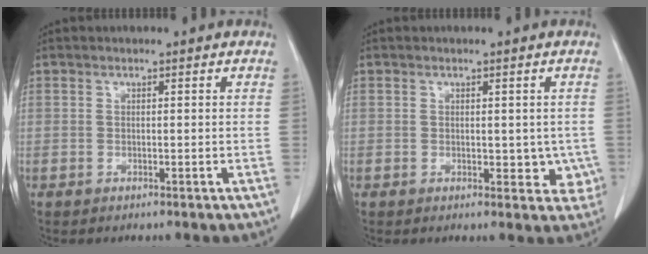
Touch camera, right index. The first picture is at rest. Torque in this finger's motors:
{"motor_torque": [-0.06, -0.01, 0.02, 0.00]}